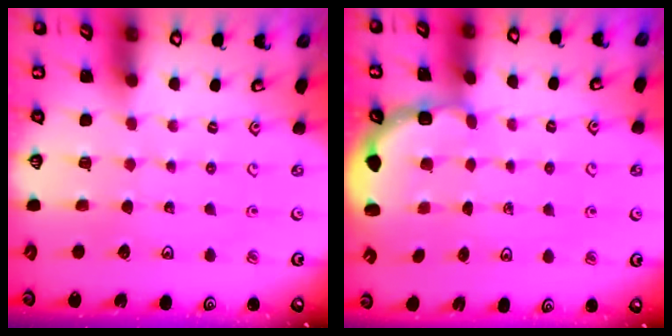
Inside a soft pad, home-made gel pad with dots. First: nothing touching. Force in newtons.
{"total": 3.1, "press": 2.5, "slide": 1.9}